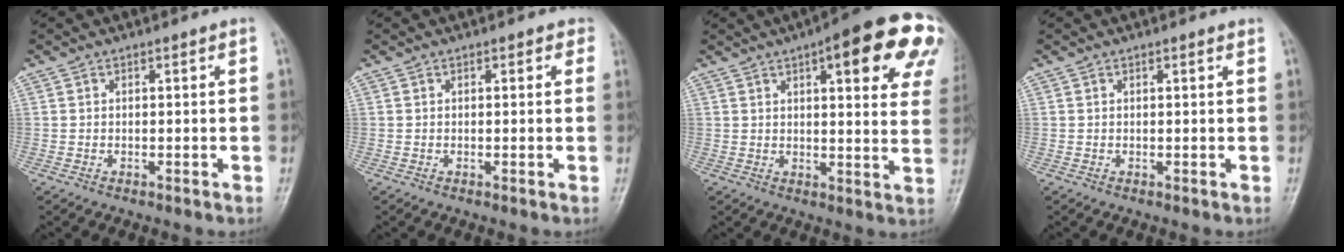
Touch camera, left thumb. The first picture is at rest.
{"total": 1.5, "force": [0.6, 0.9, 0.9], "torque": [0.004, 0.002, 0.003]}
{"total": 20.4, "force": [9.4, 6.0, 17.0], "torque": [-0.190, -0.014, 0.106]}
{"total": 0.5, "force": [0.4, 0.1, 0.4], "torque": [-0.007, 0.000, 0.004]}